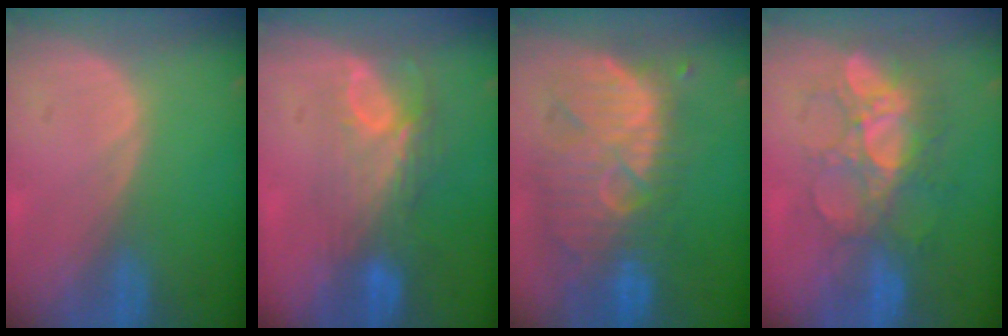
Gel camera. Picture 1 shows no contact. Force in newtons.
{"total": 7.9, "press": 7.0, "slide": 3.7}
{"total": 11.8, "press": 10.9, "slide": 4.4}
{"total": 9.2, "press": 8.5, "slide": 3.5}